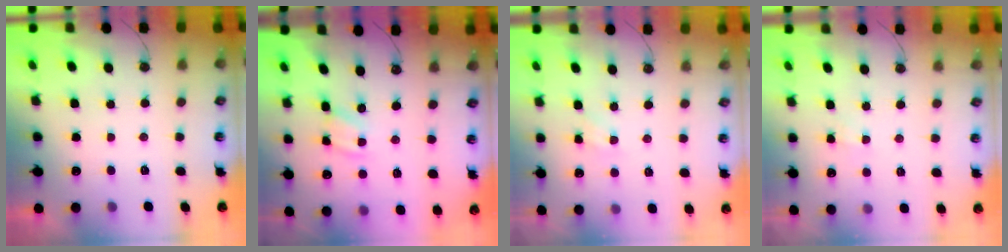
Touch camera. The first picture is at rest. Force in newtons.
{"total": 2.4, "press": 2.4, "slide": 0.2}
{"total": 2.8, "press": 2.8, "slide": 0.5}
{"total": 1.6, "press": 1.5, "slide": 0.3}